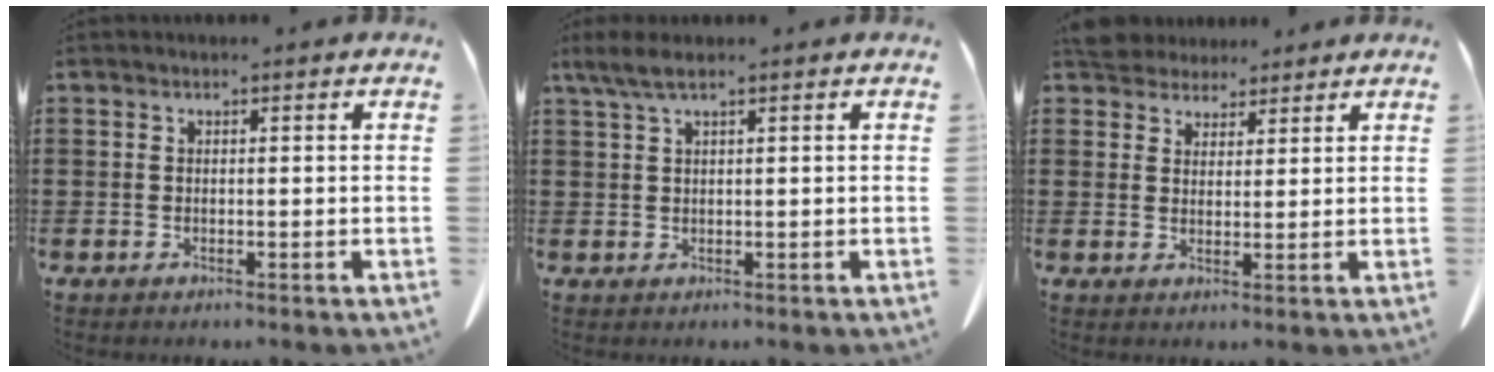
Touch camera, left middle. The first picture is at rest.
{"total": 2.8, "force": [1.7, 0.4, 2.2], "torque": [-0.053, -0.002, 0.028]}
{"total": 4.8, "force": [4.5, 1.7, 0.7], "torque": [-0.031, -0.006, 0.086]}